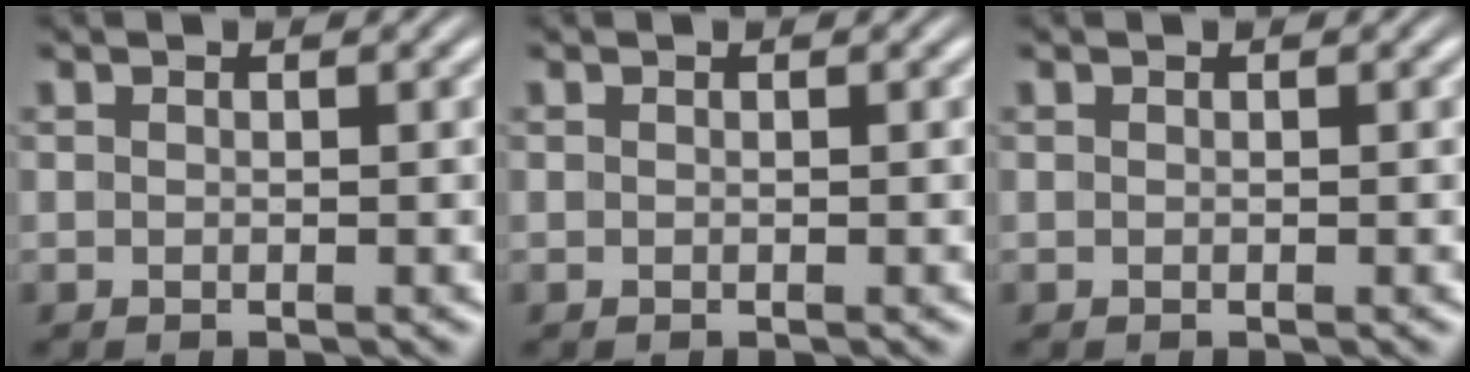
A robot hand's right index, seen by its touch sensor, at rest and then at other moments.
{"total": 0.0}
{"total": 0.0}